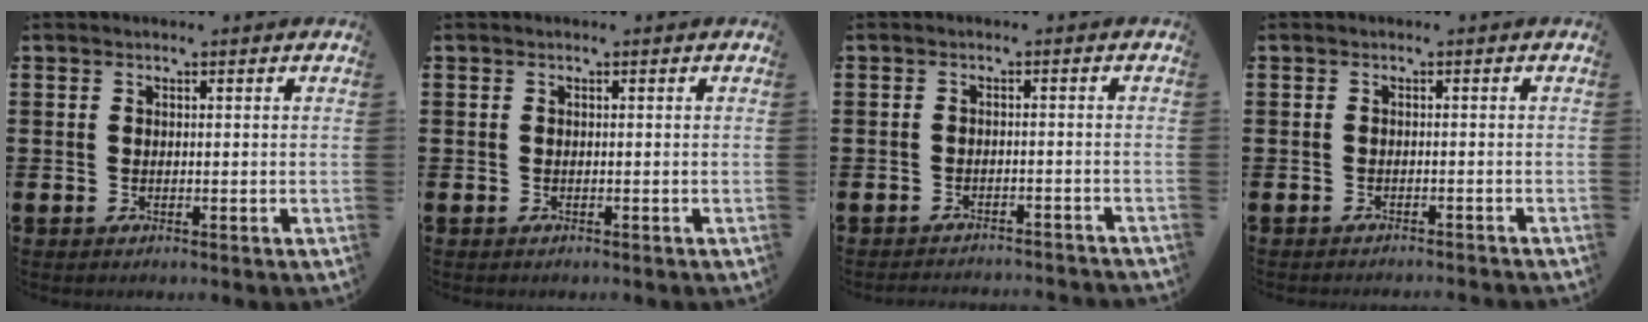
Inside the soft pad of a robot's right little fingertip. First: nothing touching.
{"total": 0.0}
{"total": 1.6, "force": [-1.6, -0.2, 0.0], "torque": [-0.002, 0.005, -0.034]}
{"total": 0.9, "force": [-0.8, -0.2, 0.0], "torque": [0.001, 0.002, -0.018]}